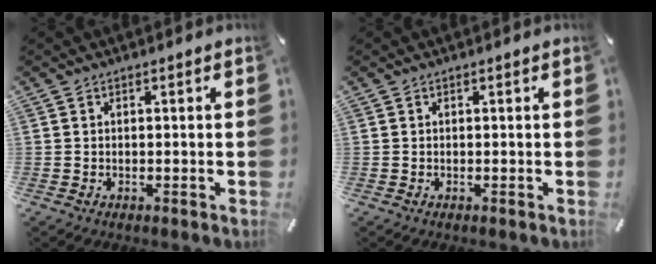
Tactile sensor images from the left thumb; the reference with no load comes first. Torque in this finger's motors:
{"motor_torque": [0.00, 0.00, 0.00, 0.00, 0.00]}